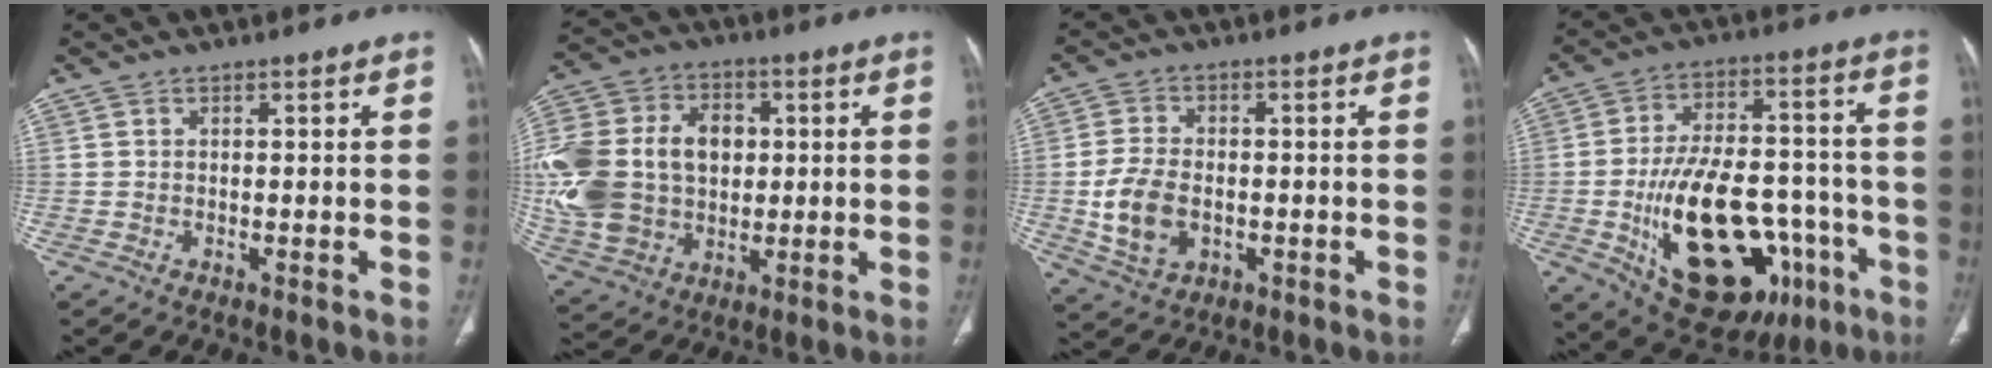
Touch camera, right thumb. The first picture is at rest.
{"total": 26.4, "force": [1.4, 19.6, 17.6], "torque": [-0.389, 0.028, 0.044]}
{"total": 9.1, "force": [-1.5, 6.1, 6.5], "torque": [-0.125, 0.004, -0.020]}
{"total": 26.8, "force": [-9.1, 14.5, 20.7], "torque": [-0.320, 0.027, -0.116]}